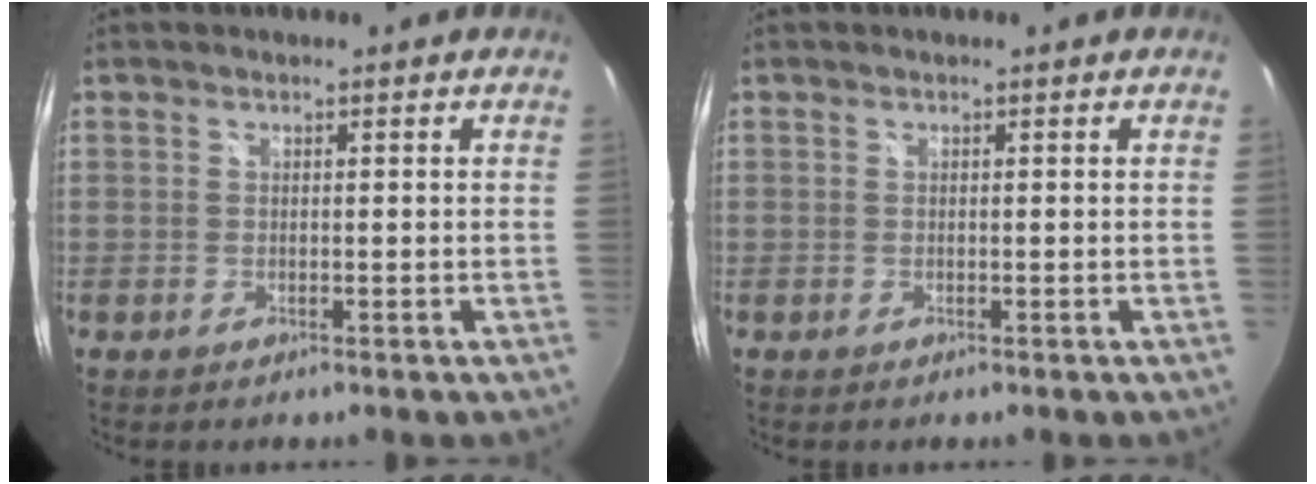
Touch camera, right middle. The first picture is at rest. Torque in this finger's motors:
{"motor_torque": [0.00, 0.00, 0.00, 0.00]}